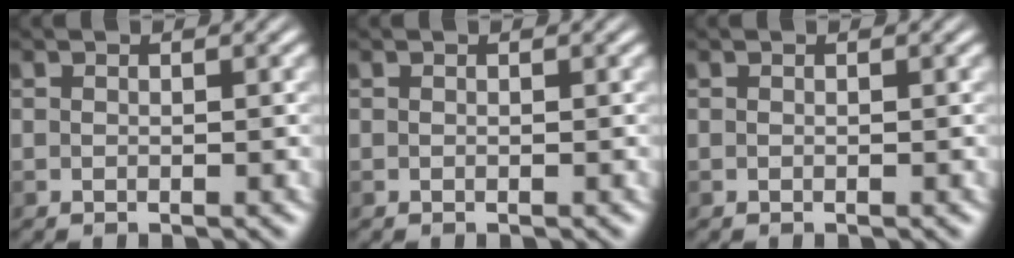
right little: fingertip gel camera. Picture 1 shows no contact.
{"total": 0.0}
{"total": 0.0}